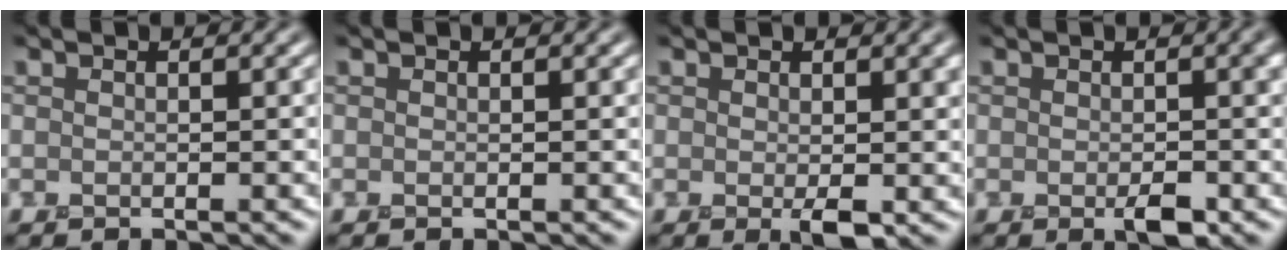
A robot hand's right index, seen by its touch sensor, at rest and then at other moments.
{"total": 0.0}
{"total": 2.3, "force": [0.0, 0.6, 2.2], "torque": [-0.038, -0.004, -0.001]}
{"total": 2.5, "force": [-0.7, 0.7, 2.2], "torque": [-0.040, -0.003, -0.011]}